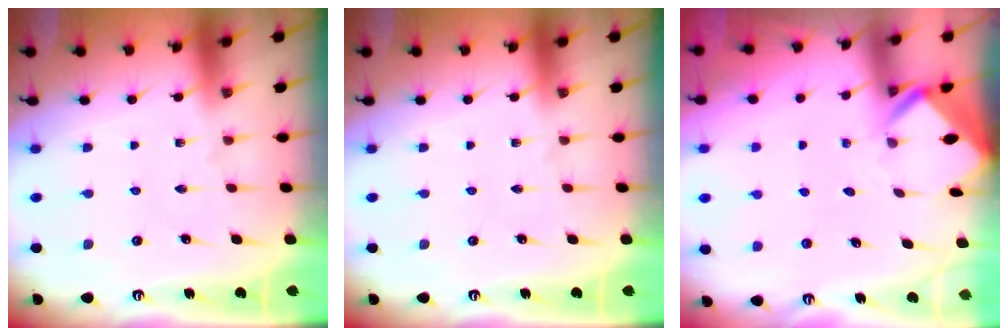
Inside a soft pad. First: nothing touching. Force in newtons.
{"total": 0.0}
{"total": 2.8, "press": 2.8, "slide": 0.2}